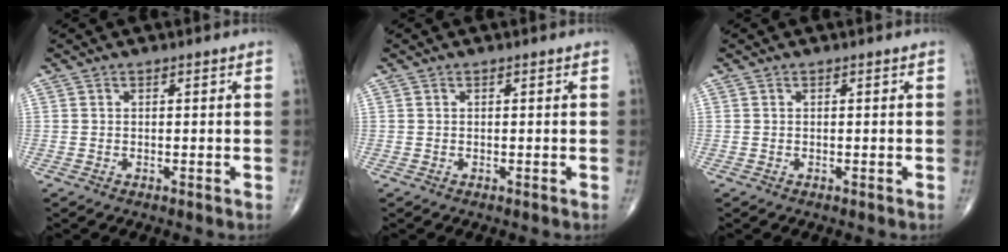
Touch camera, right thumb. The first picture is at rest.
{"total": 0.0}
{"total": 0.0}